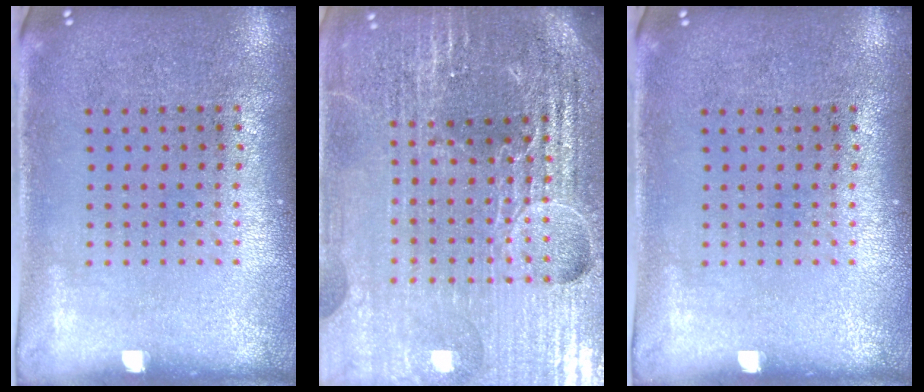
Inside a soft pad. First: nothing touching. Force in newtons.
{"total": 6.3, "press": 5.5, "slide": 2.9}
{"total": 0.0}